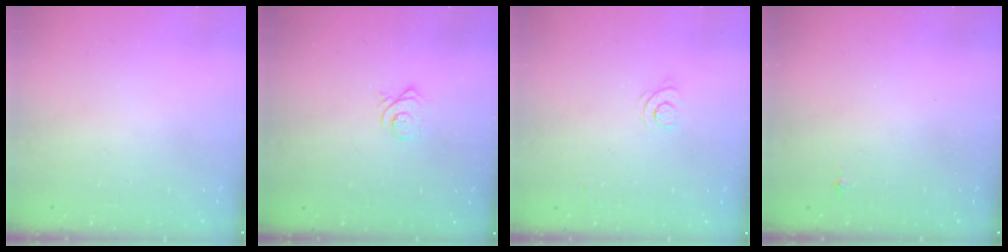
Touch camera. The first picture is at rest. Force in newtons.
{"total": 4.6, "press": 4.6, "slide": 0.4}
{"total": 3.9, "press": 3.9, "slide": 0.5}
{"total": 2.9, "press": 2.9, "slide": 0.4}